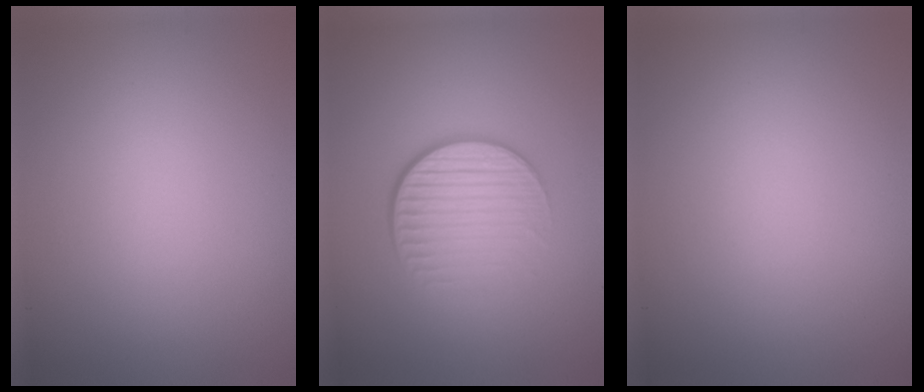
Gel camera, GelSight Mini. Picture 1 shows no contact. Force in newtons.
{"total": 4.4, "press": 2.7, "slide": 3.5}
{"total": 0.0}